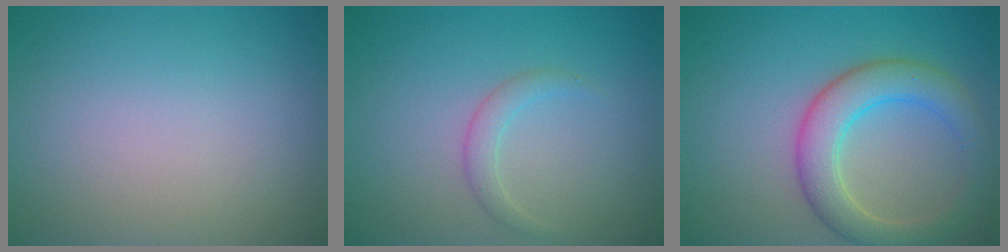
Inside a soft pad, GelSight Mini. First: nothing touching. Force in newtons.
{"total": 1.4, "press": 1.4, "slide": 0.0}
{"total": 5.2, "press": 5.2, "slide": 0.1}